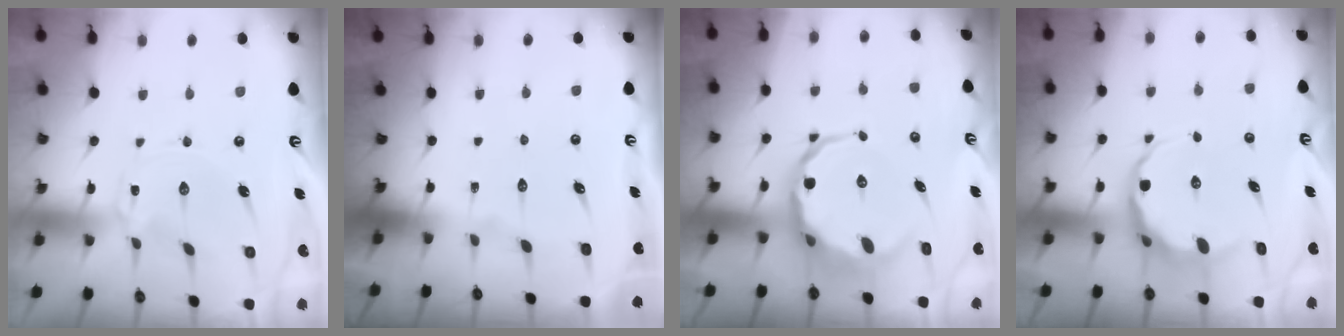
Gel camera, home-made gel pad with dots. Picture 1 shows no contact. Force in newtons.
{"total": 0.0}
{"total": 9.7, "press": 9.4, "slide": 2.5}
{"total": 8.9, "press": 8.7, "slide": 2.1}